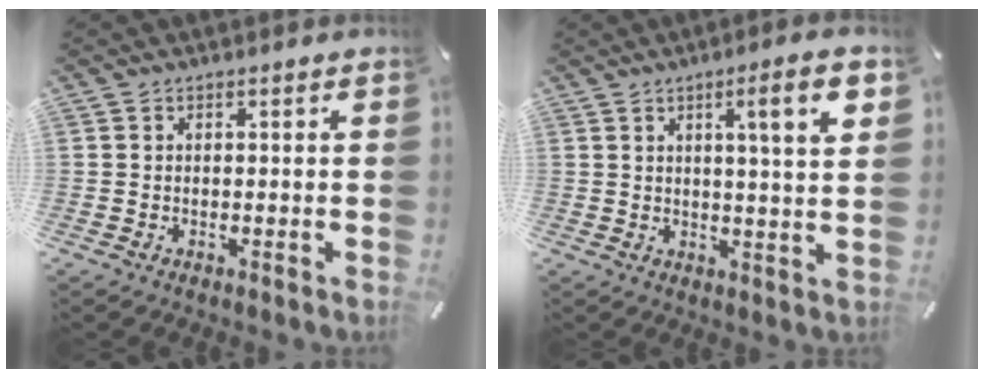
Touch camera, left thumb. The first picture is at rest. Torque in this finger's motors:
{"motor_torque": [1.42, 1.33, 0.84, -0.81, 0.32]}